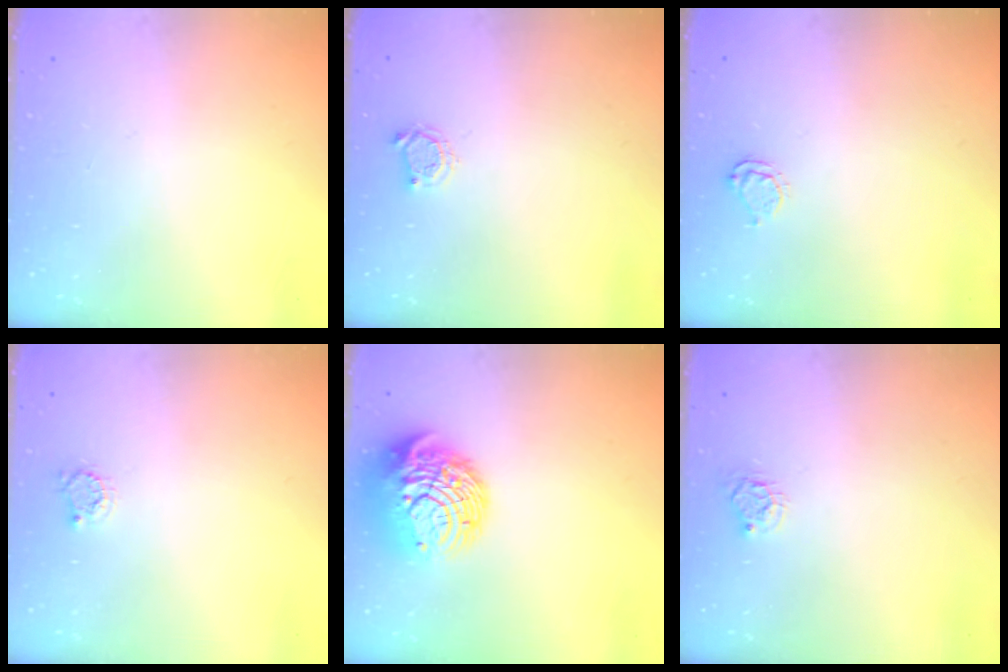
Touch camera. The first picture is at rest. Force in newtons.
{"total": 3.6, "press": 3.5, "slide": 0.5}
{"total": 4.1, "press": 4.0, "slide": 0.7}
{"total": 2.8, "press": 2.8, "slide": 0.4}
{"total": 14.3, "press": 14.2, "slide": 1.4}
{"total": 5.2, "press": 5.1, "slide": 0.4}